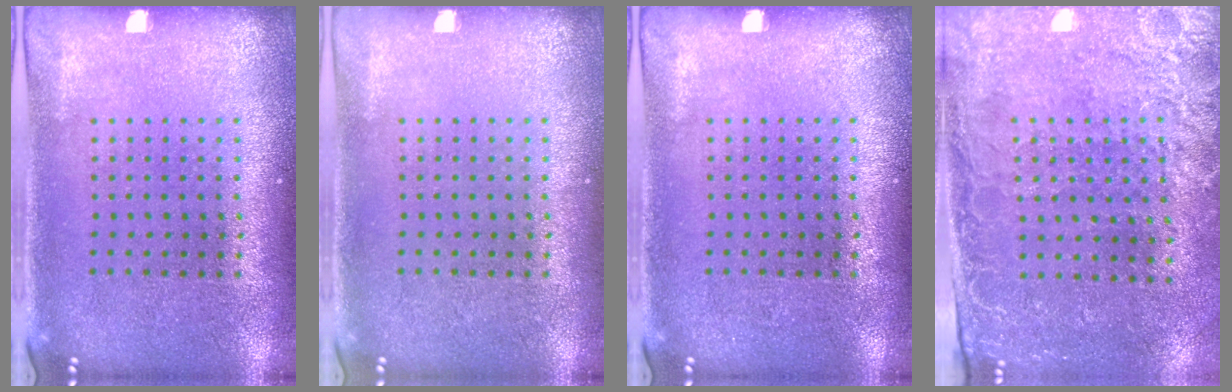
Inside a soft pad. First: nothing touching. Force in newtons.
{"total": 0.0}
{"total": 0.0}
{"total": 2.7, "press": 2.4, "slide": 1.2}